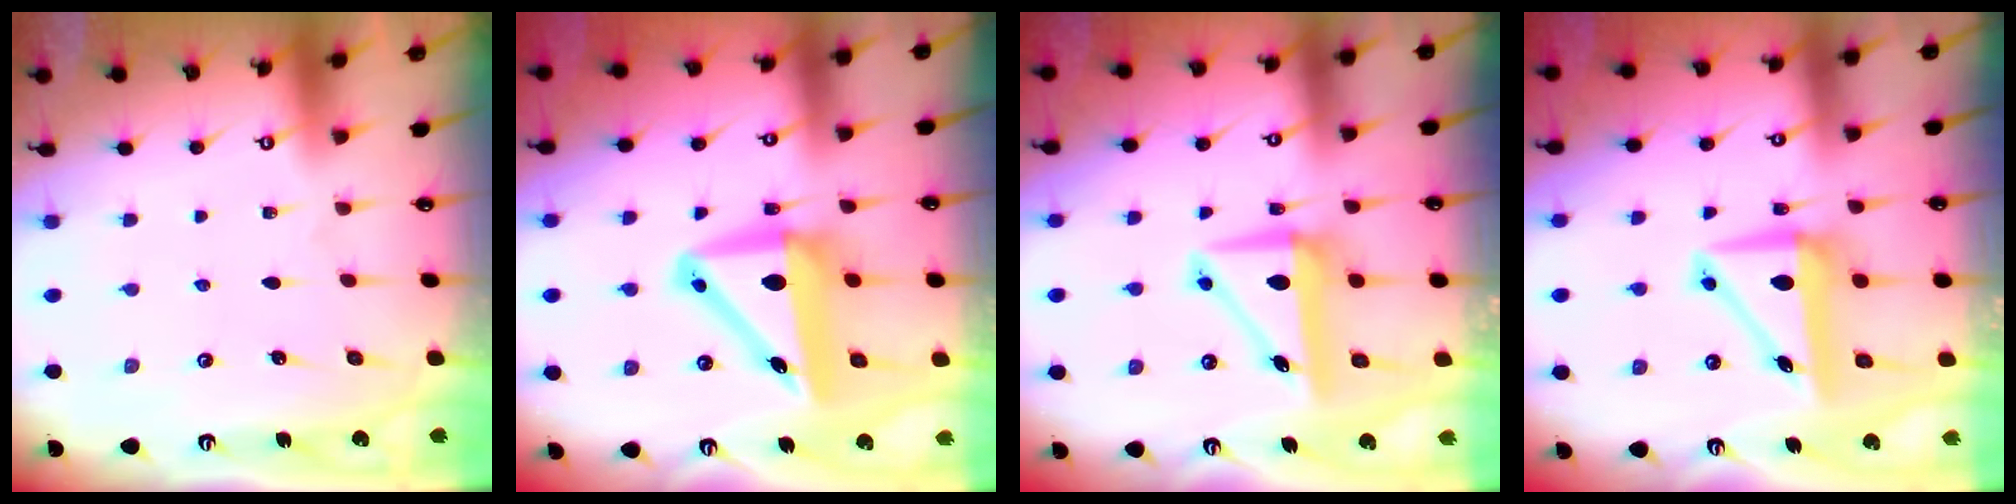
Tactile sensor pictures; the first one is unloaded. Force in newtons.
{"total": 11.4, "press": 10.9, "slide": 3.5}
{"total": 7.9, "press": 7.7, "slide": 1.8}
{"total": 8.4, "press": 8.3, "slide": 1.4}